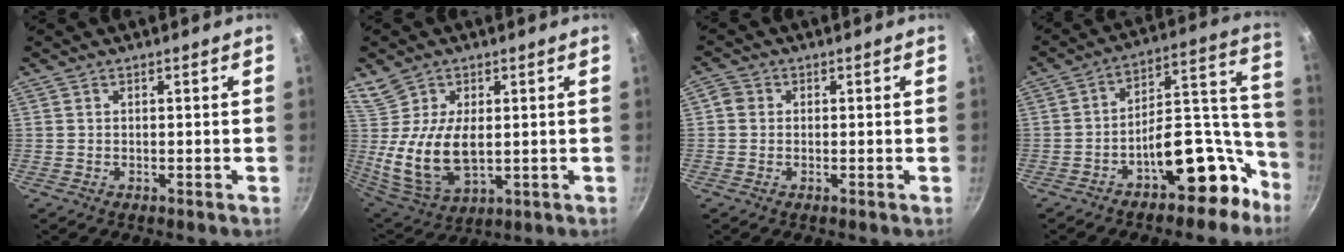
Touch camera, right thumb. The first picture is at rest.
{"total": 12.1, "force": [1.1, 7.2, 9.6], "torque": [-0.172, -0.025, 0.034]}
{"total": 2.2, "force": [0.0, 2.0, 0.8], "torque": [-0.011, 0.005, -0.010]}
{"total": 16.0, "force": [-9.0, 8.0, 10.5], "torque": [-0.069, 0.121, -0.132]}